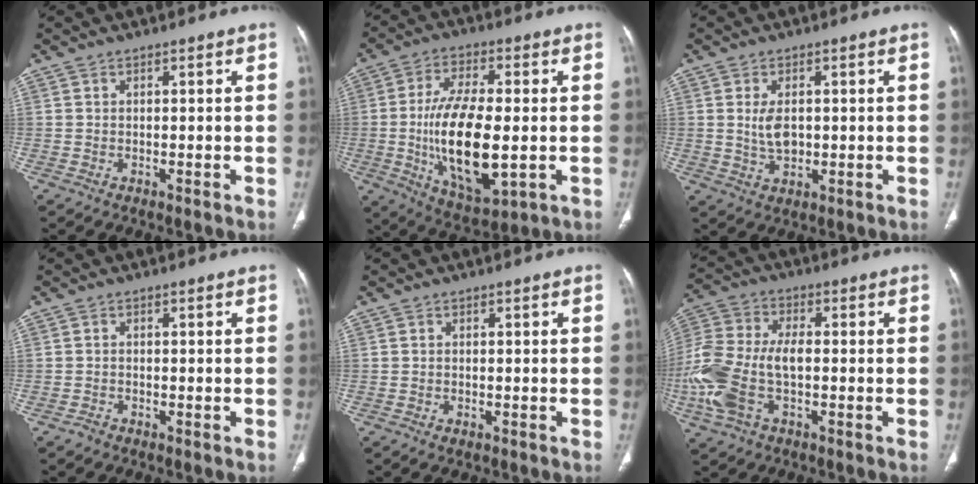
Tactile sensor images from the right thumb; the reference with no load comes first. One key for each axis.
{"total": 18.3, "fx": -2.0, "fy": 7.7, "fz": 16.5, "tx": -0.299, "ty": -0.009, "tz": -0.023}
{"total": 4.6, "fx": 0.4, "fy": 2.8, "fz": 3.7, "tx": -0.068, "ty": -0.007, "tz": 0.013}
{"total": 0.9, "fx": -0.7, "fy": 0.5, "fz": 0.2, "tx": -0.005, "ty": 0.001, "tz": -0.018}
{"total": 0.9, "fx": -0.4, "fy": 0.6, "fz": 0.6, "tx": -0.011, "ty": 0.000, "tz": -0.004}
{"total": 15.9, "fx": -3.3, "fy": 9.1, "fz": 12.6, "tx": -0.299, "ty": 0.018, "tz": -0.060}